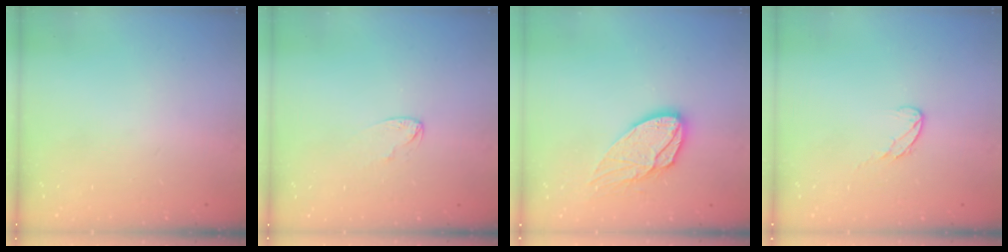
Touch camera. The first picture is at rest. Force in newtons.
{"total": 2.4, "press": 2.4, "slide": 0.2}
{"total": 13.8, "press": 13.8, "slide": 1.0}
{"total": 5.9, "press": 5.9, "slide": 0.4}